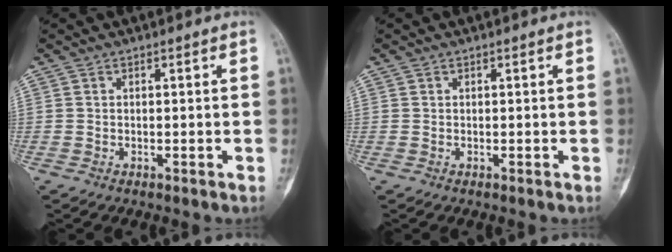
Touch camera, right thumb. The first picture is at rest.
{"total": 0.0}